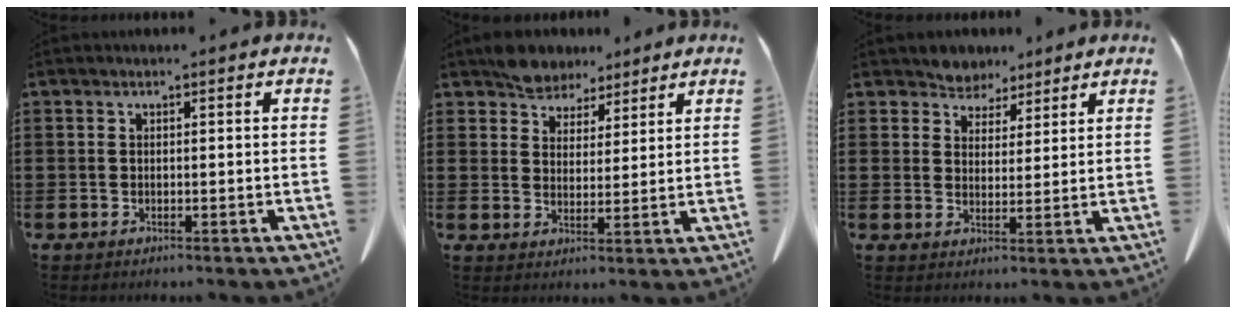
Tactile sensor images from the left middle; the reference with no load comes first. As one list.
[{"total": 5.3, "force": [4.8, 2.2, 0.4], "torque": [-0.027, -0.008, 0.094]}, {"total": 4.2, "force": [3.7, 1.9, -0.5], "torque": [-0.012, -0.013, 0.068]}]